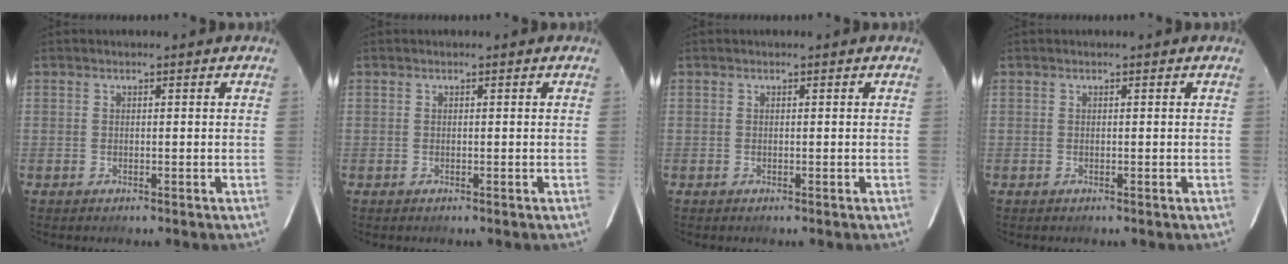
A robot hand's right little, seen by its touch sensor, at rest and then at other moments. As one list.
[{"total": 0.0}, {"total": 0.0}, {"total": 0.0}]